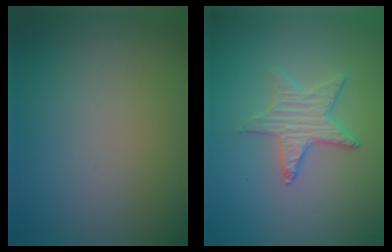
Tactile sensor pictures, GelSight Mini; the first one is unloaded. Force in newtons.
{"total": 2.8, "press": 2.8, "slide": 0.4}